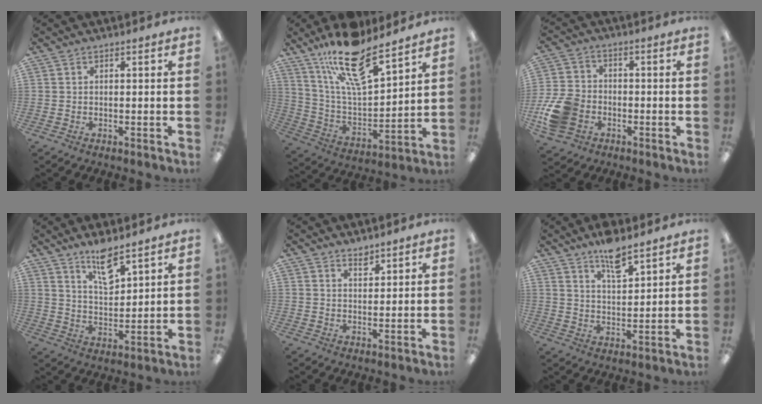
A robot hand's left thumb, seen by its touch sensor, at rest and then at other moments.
{"total": 18.7, "force": [13.9, 5.9, 11.0], "torque": [-0.197, -0.081, 0.239]}
{"total": 11.0, "force": [-3.8, 8.4, 6.1], "torque": [-0.128, 0.026, -0.067]}
{"total": 8.6, "force": [6.8, 2.6, 4.7], "torque": [-0.079, -0.040, 0.117]}
{"total": 2.6, "force": [2.3, 0.9, 0.8], "torque": [-0.003, -0.015, 0.040]}
{"total": 7.8, "force": [6.2, 2.3, 4.2], "torque": [-0.066, -0.036, 0.107]}